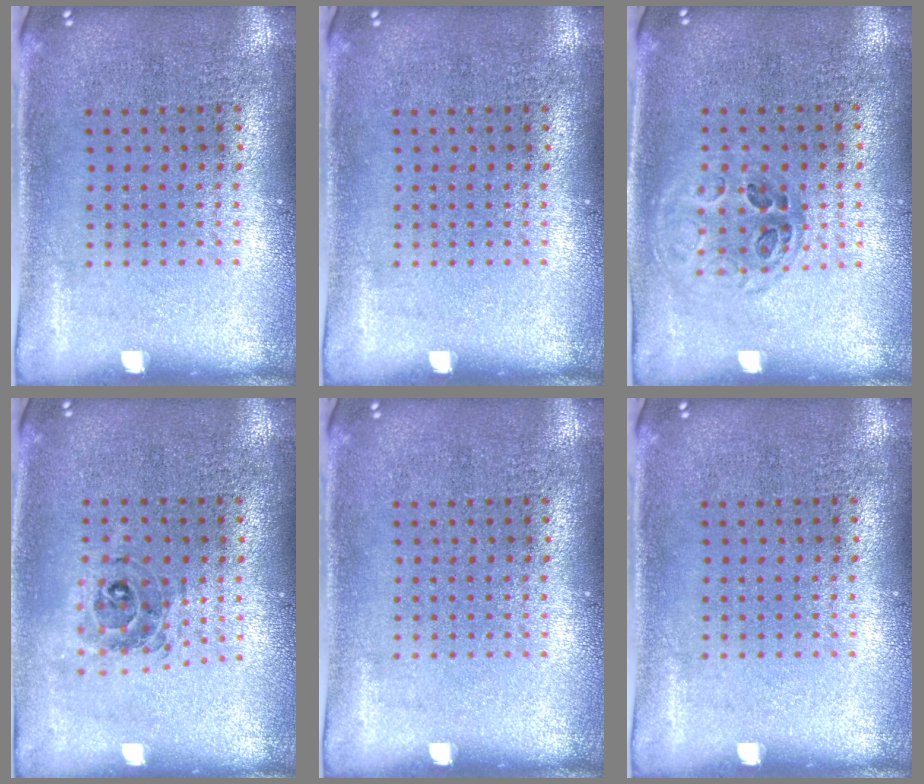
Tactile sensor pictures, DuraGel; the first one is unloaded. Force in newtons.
{"total": 0.0}
{"total": 1.0, "press": 1.0, "slide": 0.4}
{"total": 0.5, "press": 0.5, "slide": 0.0}
{"total": 0.0}
{"total": 0.0}